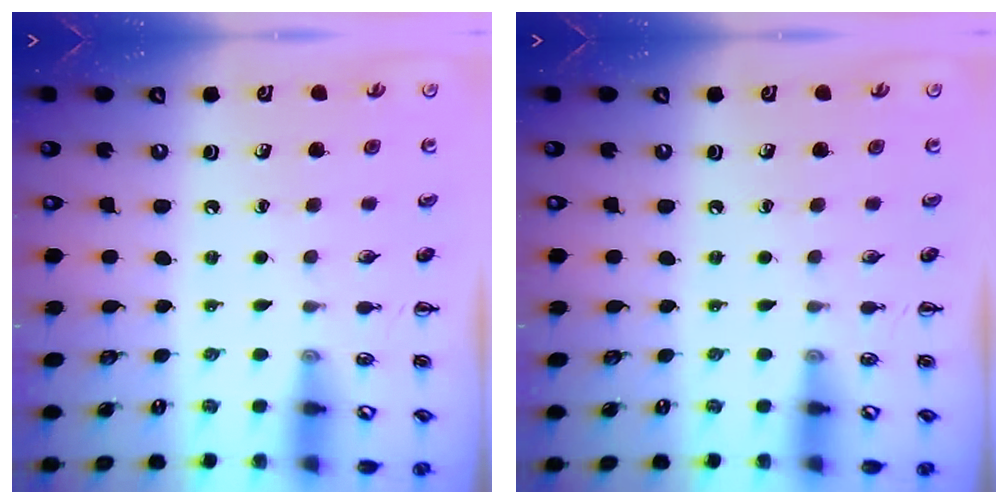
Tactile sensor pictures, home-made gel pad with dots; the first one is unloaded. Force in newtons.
{"total": 0.0}